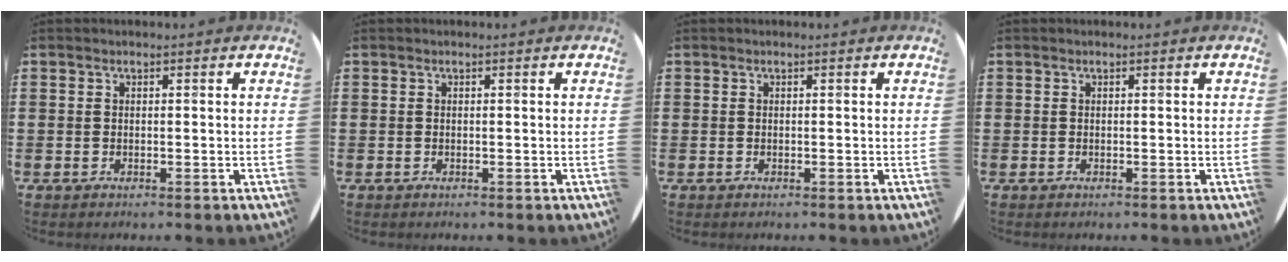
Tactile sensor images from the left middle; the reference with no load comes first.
{"total": 0.0}
{"total": 0.0}
{"total": 0.0}